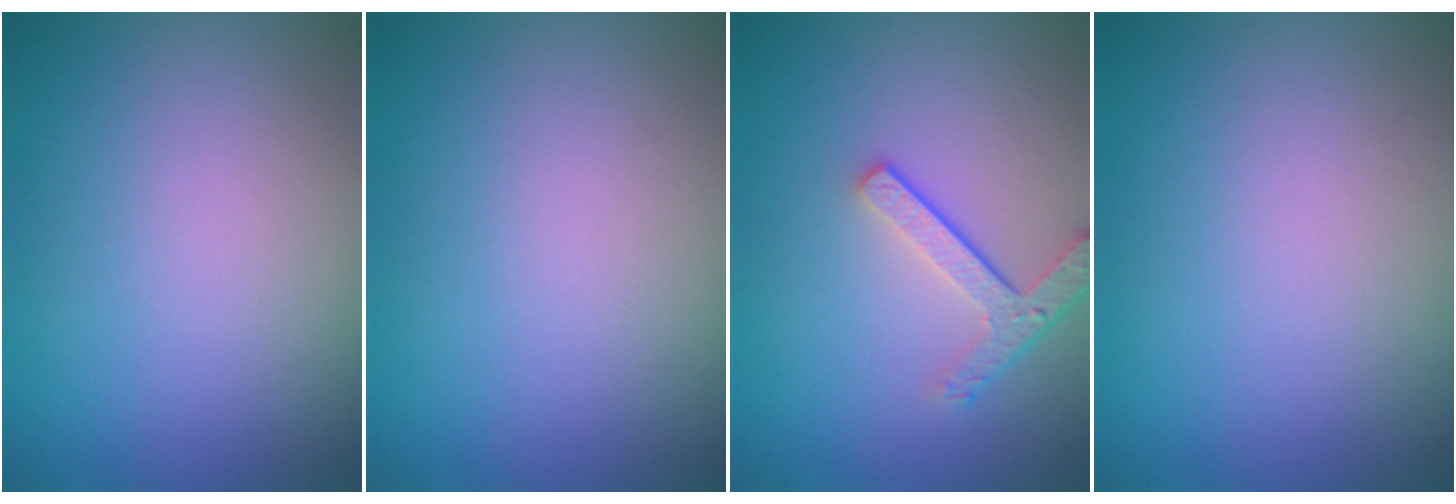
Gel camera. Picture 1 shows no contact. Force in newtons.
{"total": 0.0}
{"total": 3.3, "press": 2.5, "slide": 2.2}
{"total": 0.0}